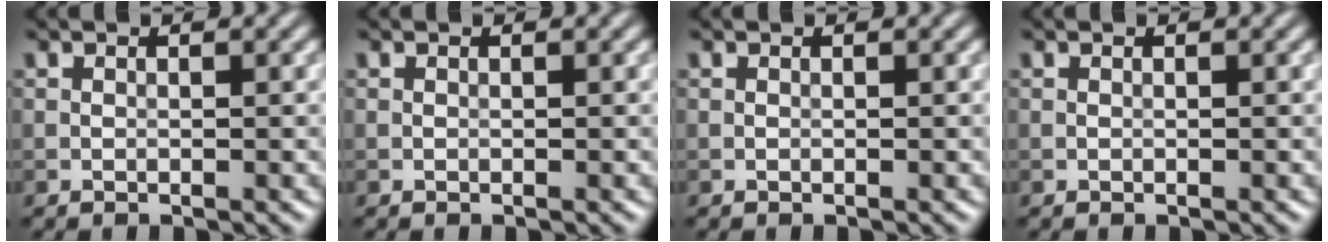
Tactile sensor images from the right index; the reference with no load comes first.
{"total": 0.0}
{"total": 0.0}
{"total": 0.0}